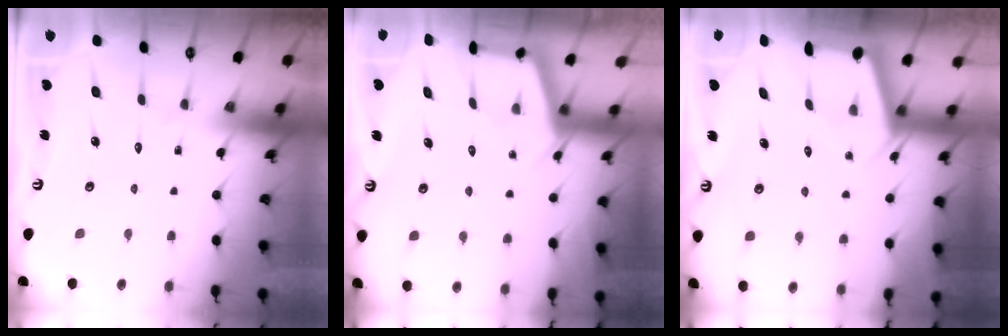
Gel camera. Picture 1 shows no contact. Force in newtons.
{"total": 2.8, "press": 2.8, "slide": 0.3}
{"total": 2.4, "press": 2.3, "slide": 0.3}